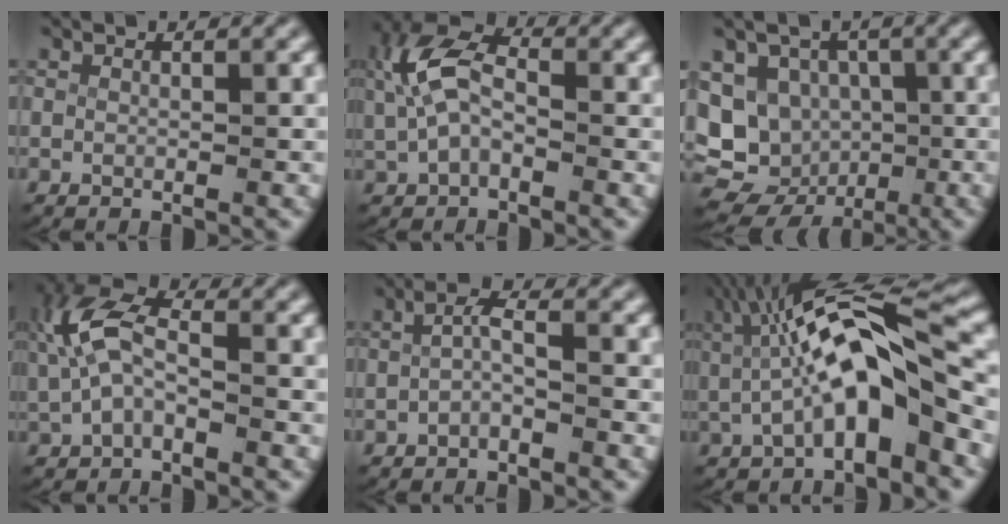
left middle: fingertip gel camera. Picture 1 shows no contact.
{"total": 5.7, "force": [0.6, 3.7, 4.2], "torque": [-0.095, -0.001, 0.012]}
{"total": 15.2, "force": [-4.8, 13.6, 5.0], "torque": [-0.122, -0.077, -0.066]}
{"total": 5.6, "force": [0.6, 3.6, 4.2], "torque": [-0.101, -0.002, 0.010]}
{"total": 1.9, "force": [-0.5, 0.6, 1.8], "torque": [-0.025, 0.002, -0.010]}
{"total": 9.6, "force": [0.7, 4.0, 8.7], "torque": [-0.138, 0.015, 0.011]}